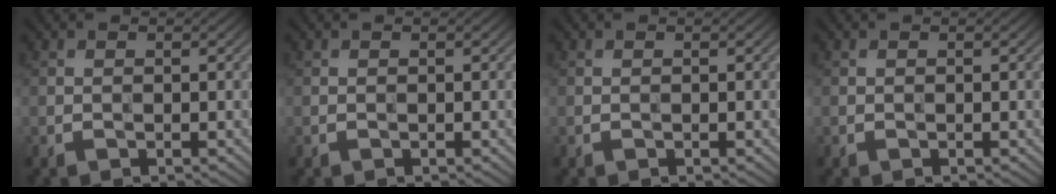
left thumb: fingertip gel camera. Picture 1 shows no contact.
{"total": 0.0}
{"total": 0.0}
{"total": 0.0}